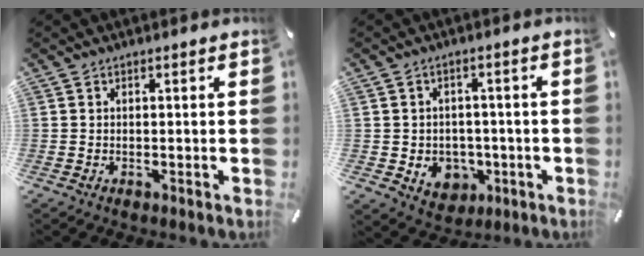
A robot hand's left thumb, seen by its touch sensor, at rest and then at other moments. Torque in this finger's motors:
{"motor_torque": [0.04, 0.10, 0.04, 0.01, 0.02]}